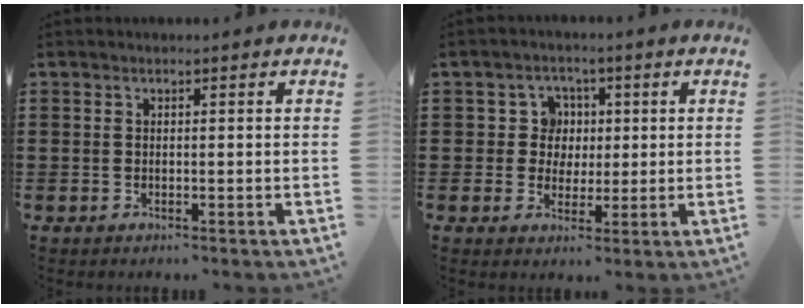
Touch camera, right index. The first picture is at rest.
{"total": 4.8, "force": [0.8, 4.6, 1.3], "torque": [-0.041, 0.013, 0.009]}